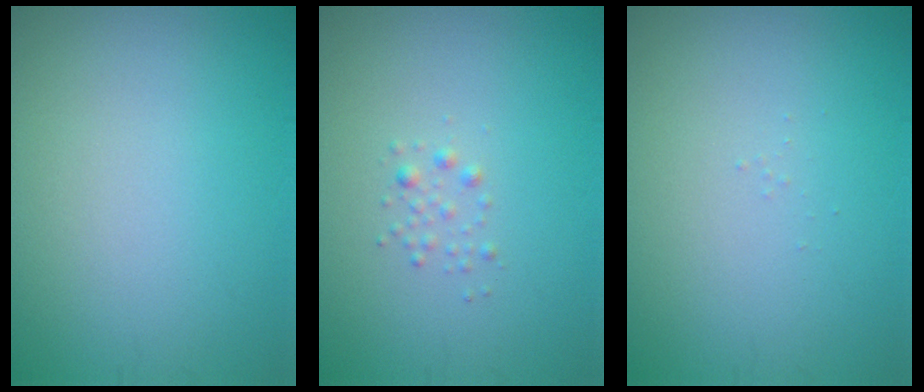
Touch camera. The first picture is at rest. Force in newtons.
{"total": 0.8, "press": 0.8, "slide": 0.1}
{"total": 0.0}